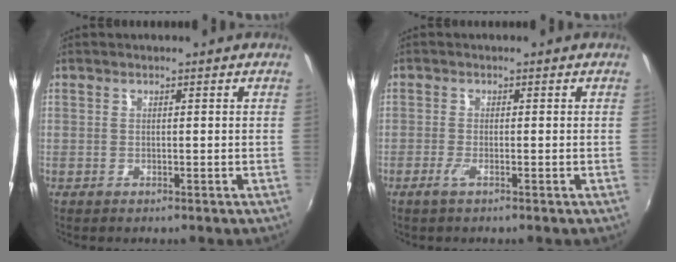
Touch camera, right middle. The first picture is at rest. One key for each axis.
{"total": 1.9, "fx": -1.1, "fy": -0.2, "fz": 1.6, "tx": -0.034, "ty": -0.005, "tz": -0.024}